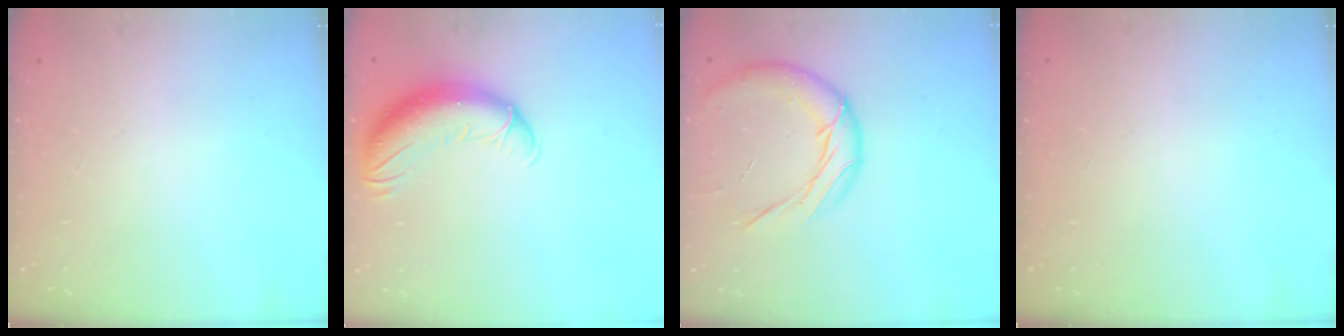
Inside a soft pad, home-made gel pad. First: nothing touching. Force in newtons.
{"total": 13.4, "press": 13.0, "slide": 3.2}
{"total": 13.1, "press": 13.0, "slide": 1.8}
{"total": 0.0}